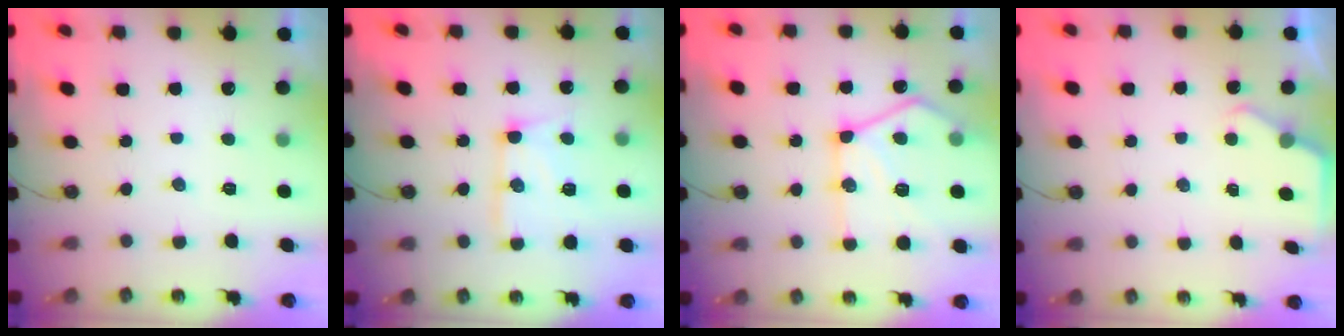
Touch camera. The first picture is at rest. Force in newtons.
{"total": 14.0, "press": 14.0, "slide": 1.4}
{"total": 17.4, "press": 17.3, "slide": 1.8}
{"total": 2.8, "press": 2.8, "slide": 0.5}